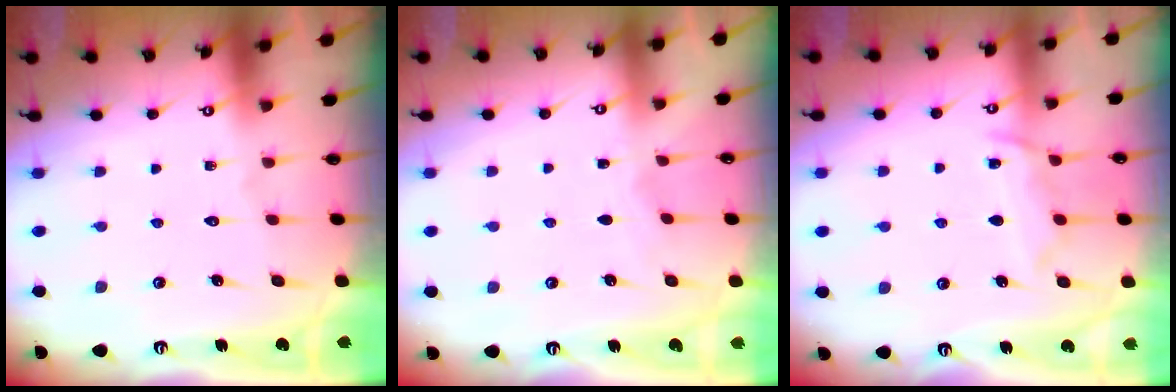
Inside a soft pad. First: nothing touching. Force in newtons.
{"total": 2.6, "press": 2.5, "slide": 0.4}
{"total": 8.6, "press": 8.6, "slide": 0.9}